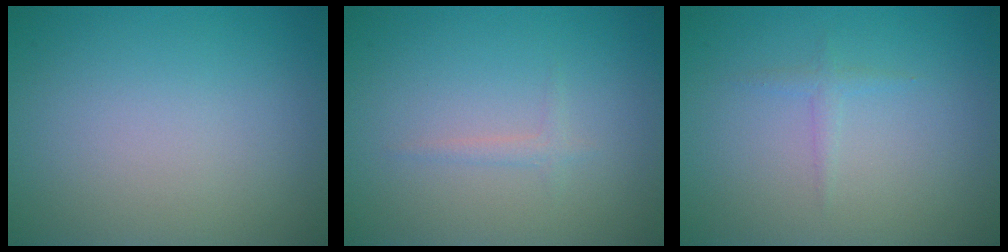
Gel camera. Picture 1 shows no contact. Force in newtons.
{"total": 0.9, "press": 0.9, "slide": 0.1}
{"total": 0.9, "press": 0.9, "slide": 0.0}